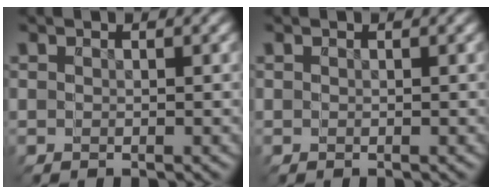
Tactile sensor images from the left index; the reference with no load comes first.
{"total": 0.0}